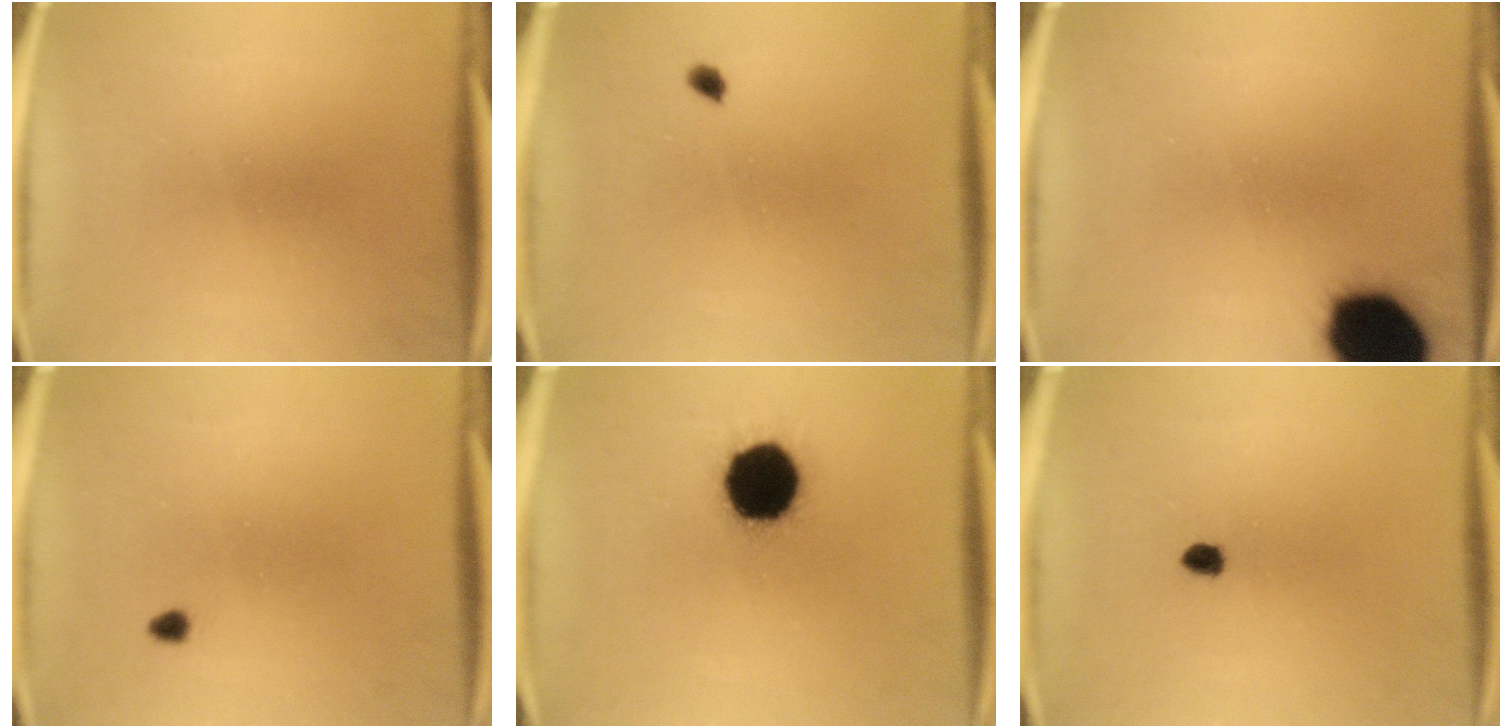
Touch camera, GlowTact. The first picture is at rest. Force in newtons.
{"total": 1.1}
{"total": 18.6}
{"total": 1.0}
{"total": 18.1}
{"total": 1.7}